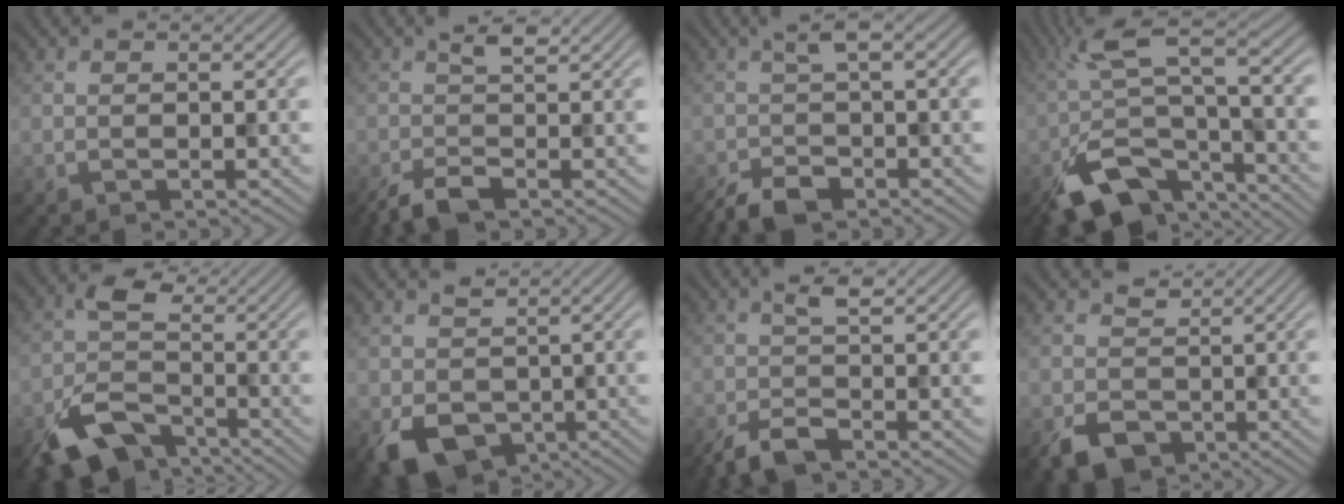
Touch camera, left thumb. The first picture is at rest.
{"total": 3.3, "force": [-1.2, 1.0, 2.9], "torque": [-0.062, 0.001, -0.027]}
{"total": 4.5, "force": [-2.4, 1.6, 3.5], "torque": [-0.074, -0.004, -0.052]}
{"total": 12.6, "force": [-6.9, 5.0, 9.3], "torque": [-0.184, -0.003, -0.134]}
{"total": 9.8, "force": [-5.1, 5.9, 5.9], "torque": [-0.119, -0.017, -0.098]}
{"total": 7.1, "force": [-0.9, 5.6, 4.2], "torque": [-0.096, -0.027, -0.015]}
{"total": 3.7, "force": [-1.9, 1.2, 3.0], "torque": [-0.064, 0.000, -0.043]}
{"total": 5.3, "force": [-0.6, 4.5, 2.8], "torque": [-0.060, -0.016, -0.011]}